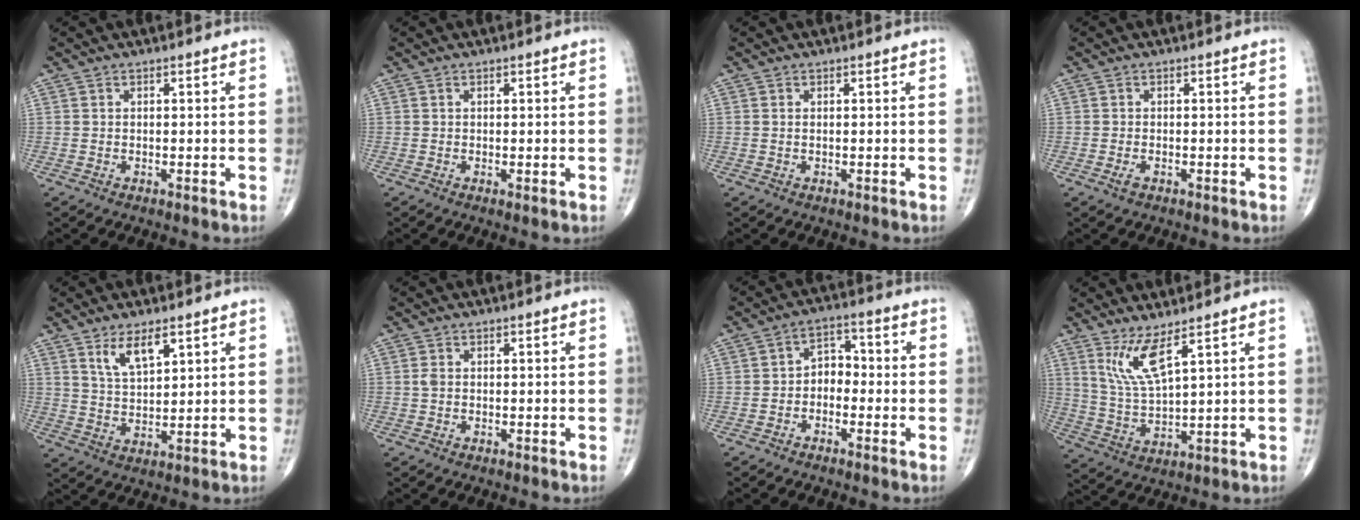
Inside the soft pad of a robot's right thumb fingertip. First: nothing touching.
{"total": 0.7, "force": [0.1, 0.2, 0.7], "torque": [-0.014, -0.003, 0.001]}
{"total": 0.0}
{"total": 1.3, "force": [-0.6, 0.7, 1.0], "torque": [-0.023, 0.000, -0.012]}
{"total": 6.5, "force": [3.8, 2.5, 4.6], "torque": [-0.075, -0.026, 0.075]}
{"total": 0.9, "force": [0.0, 0.6, 0.7], "torque": [-0.015, 0.000, 0.000]}
{"total": 4.8, "force": [-1.2, 3.5, 3.1], "torque": [-0.029, 0.027, -0.035]}
{"total": 7.4, "force": [4.5, 1.0, 5.7], "torque": [-0.122, -0.045, 0.102]}